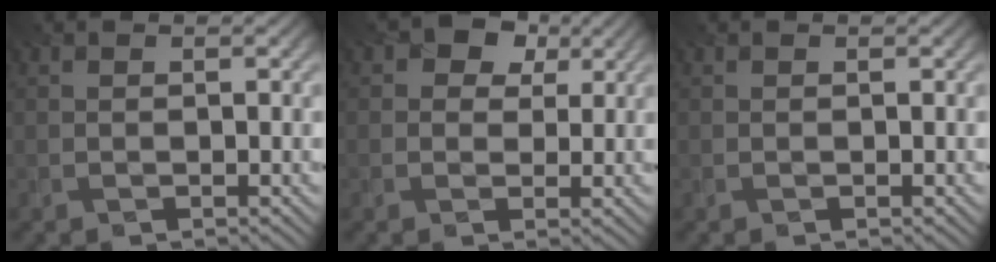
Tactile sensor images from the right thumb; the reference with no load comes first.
{"total": 5.5, "force": [1.9, 4.6, 2.4], "torque": [-0.035, 0.020, 0.000]}
{"total": 0.0}